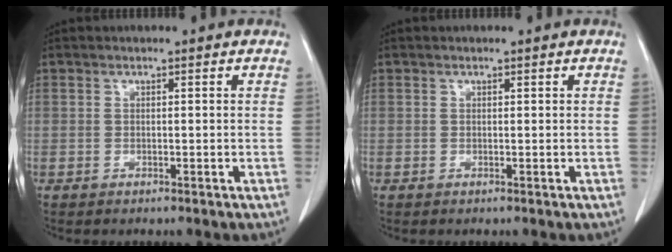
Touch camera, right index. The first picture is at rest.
{"total": 0.0}